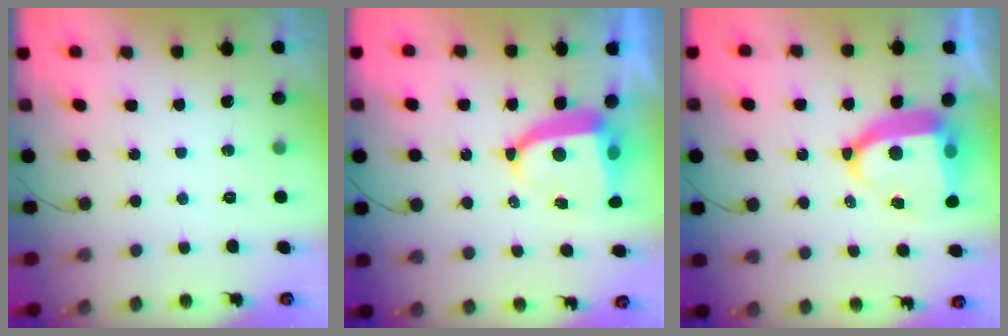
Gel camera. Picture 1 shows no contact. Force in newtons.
{"total": 8.0, "press": 8.0, "slide": 0.9}
{"total": 12.2, "press": 12.1, "slide": 1.5}